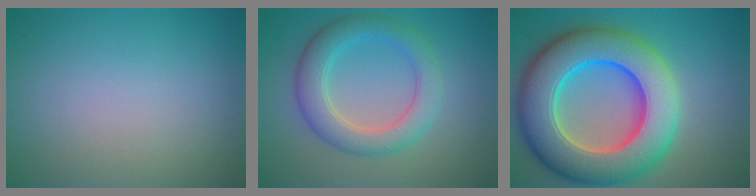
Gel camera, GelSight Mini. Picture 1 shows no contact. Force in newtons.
{"total": 4.8, "press": 4.8, "slide": 0.0}
{"total": 13.3, "press": 13.1, "slide": 2.1}